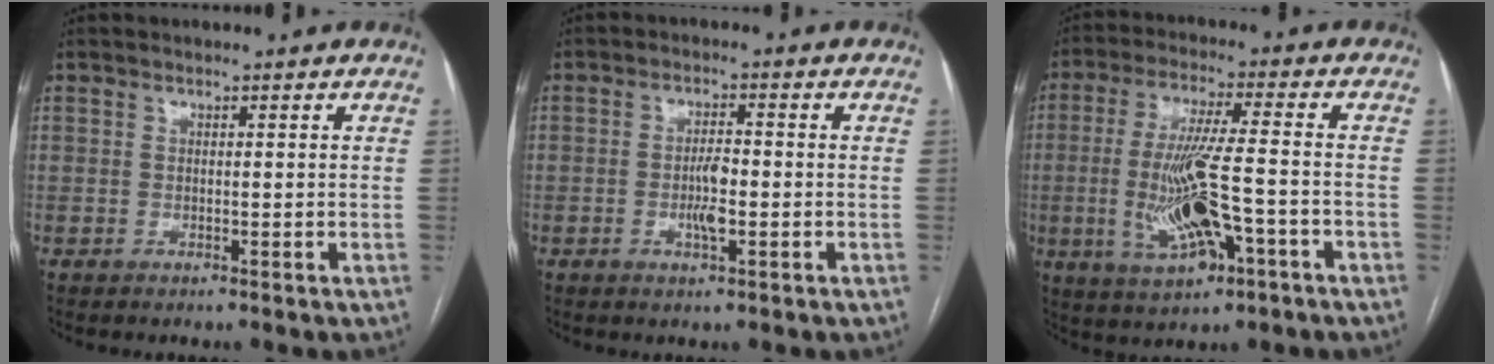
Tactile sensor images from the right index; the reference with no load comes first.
{"total": 3.9, "force": [-0.9, 1.0, 3.7], "torque": [-0.069, 0.000, -0.014]}
{"total": 12.8, "force": [-3.6, 2.3, 12.1], "torque": [-0.241, -0.009, -0.055]}